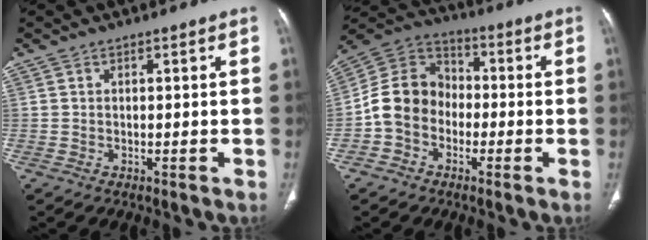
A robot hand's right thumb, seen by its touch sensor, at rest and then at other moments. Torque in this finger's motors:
{"motor_torque": [1.09, 1.88, 1.44, -0.73, 0.07]}